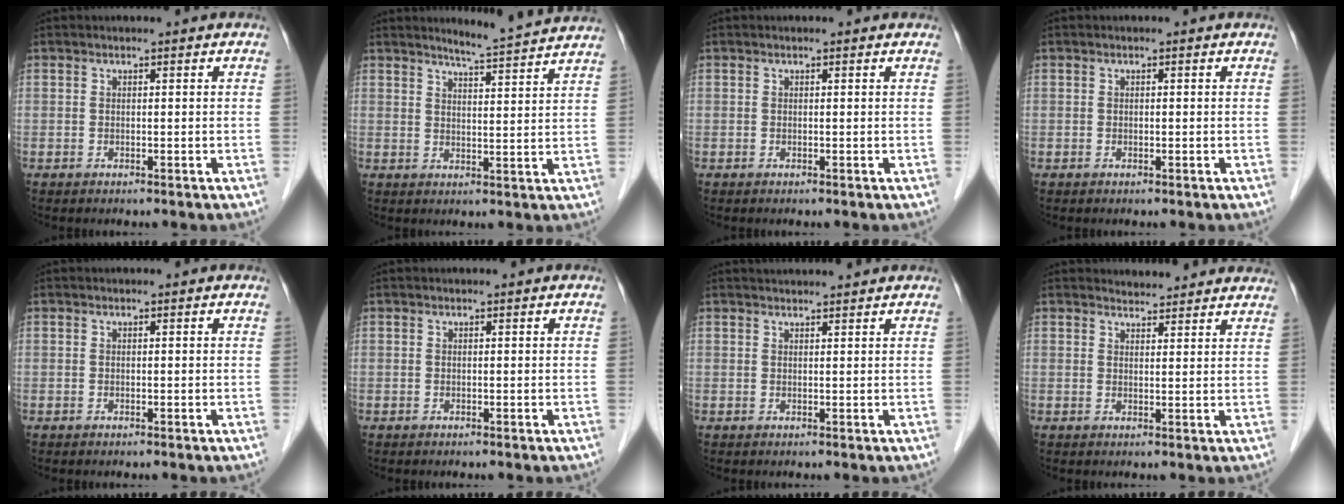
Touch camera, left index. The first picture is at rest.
{"total": 8.2, "force": [7.8, -0.9, 2.4], "torque": [-0.048, -0.004, 0.101]}
{"total": 0.6, "force": [0.4, 0.3, 0.1], "torque": [0.000, 0.007, 0.005]}
{"total": 0.0}
{"total": 0.0}
{"total": 0.0}
{"total": 4.7, "force": [4.6, 0.1, 1.1], "torque": [-0.008, 0.028, 0.059]}
{"total": 6.9, "force": [6.6, 1.6, 0.7], "torque": [0.008, 0.008, 0.062]}